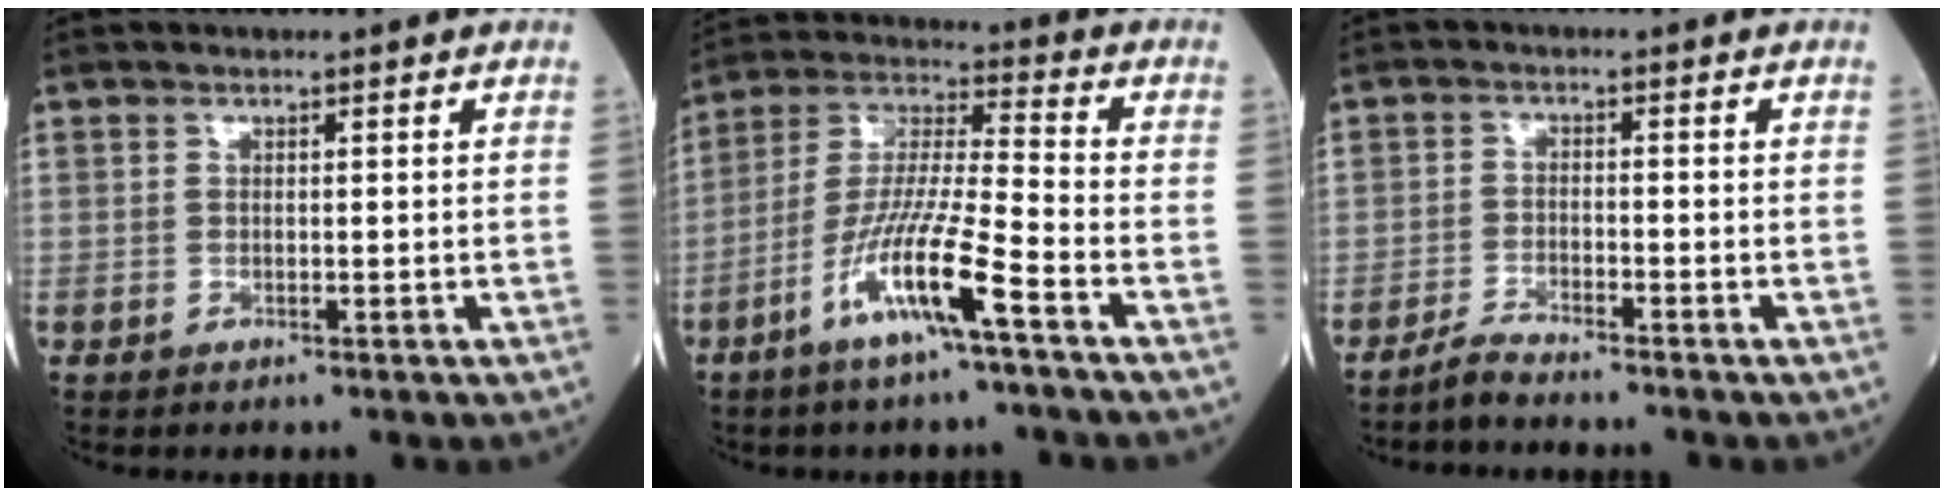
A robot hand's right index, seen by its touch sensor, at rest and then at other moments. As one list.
[{"total": 12.2, "force": [-6.3, 0.1, 10.4], "torque": [-0.209, -0.008, -0.123]}, {"total": 2.8, "force": [-2.7, -0.3, 0.7], "torque": [-0.020, -0.011, -0.055]}]